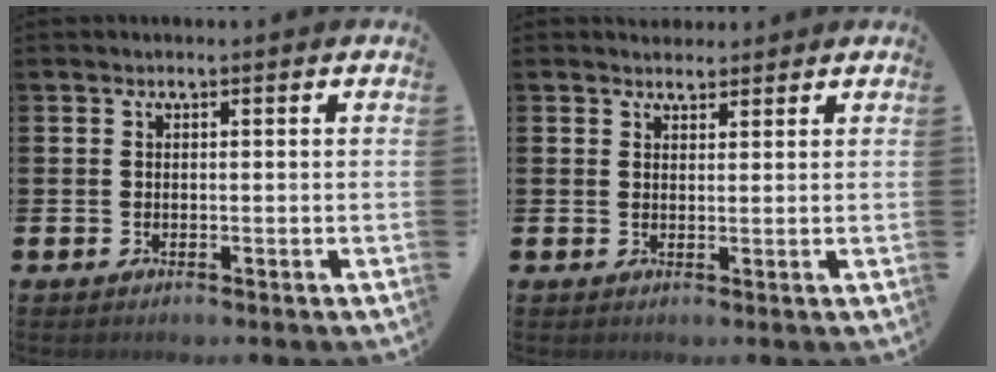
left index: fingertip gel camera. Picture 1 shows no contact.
{"total": 2.4, "force": [2.3, 0.9, 0.0], "torque": [0.005, -0.006, 0.041]}